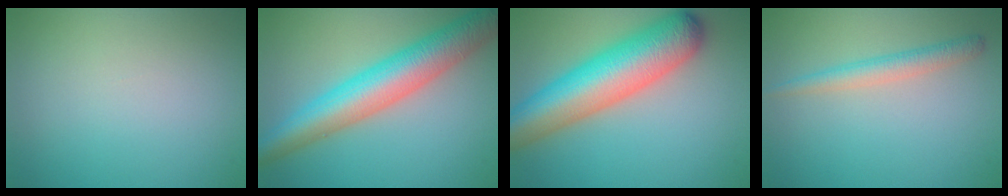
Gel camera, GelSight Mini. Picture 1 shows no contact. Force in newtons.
{"total": 7.9, "press": 7.9, "slide": 0.2}
{"total": 9.8, "press": 9.8, "slide": 0.3}
{"total": 2.2, "press": 2.2, "slide": 0.1}